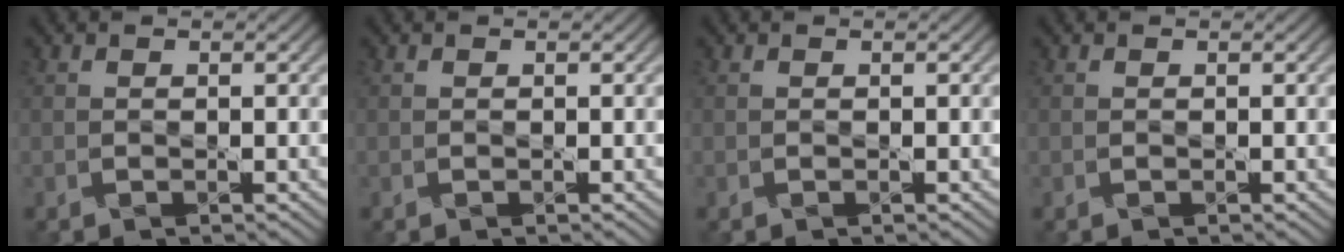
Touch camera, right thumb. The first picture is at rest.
{"total": 0.0}
{"total": 0.0}
{"total": 0.0}